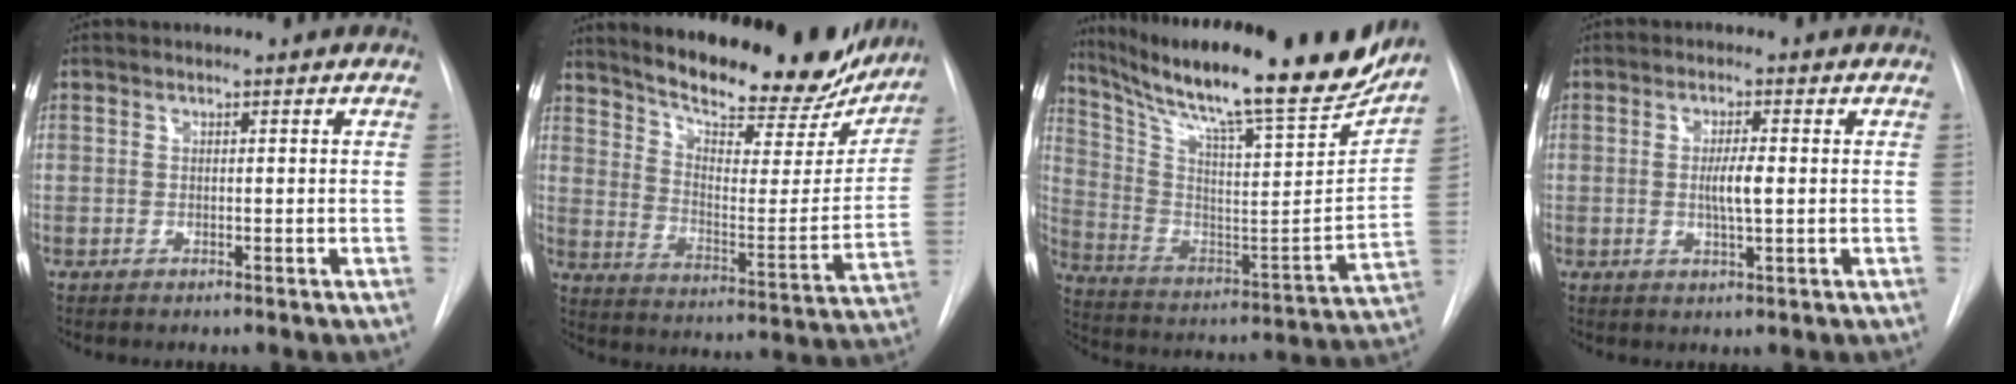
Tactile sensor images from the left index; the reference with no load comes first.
{"total": 23.7, "force": [20.6, 6.2, 9.8], "torque": [-0.145, -0.040, 0.275]}
{"total": 27.7, "force": [23.0, 3.2, 15.2], "torque": [-0.266, -0.050, 0.340]}
{"total": 3.6, "force": [-0.1, 0.4, 3.6], "torque": [-0.064, -0.006, -0.003]}